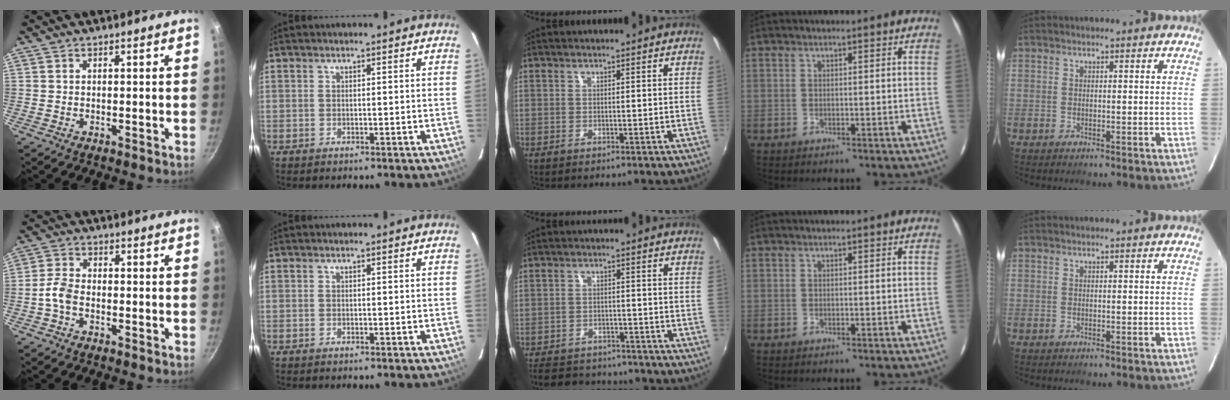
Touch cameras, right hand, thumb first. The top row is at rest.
{"thumb": {"total": 4.0, "force": [-1.6, 2.3, 2.8], "torque": [-0.066, 0.018, -0.042]}, "middle": {"total": 11.4, "force": [-9.9, 4.6, 3.4], "torque": [-0.091, 0.011, -0.141]}}